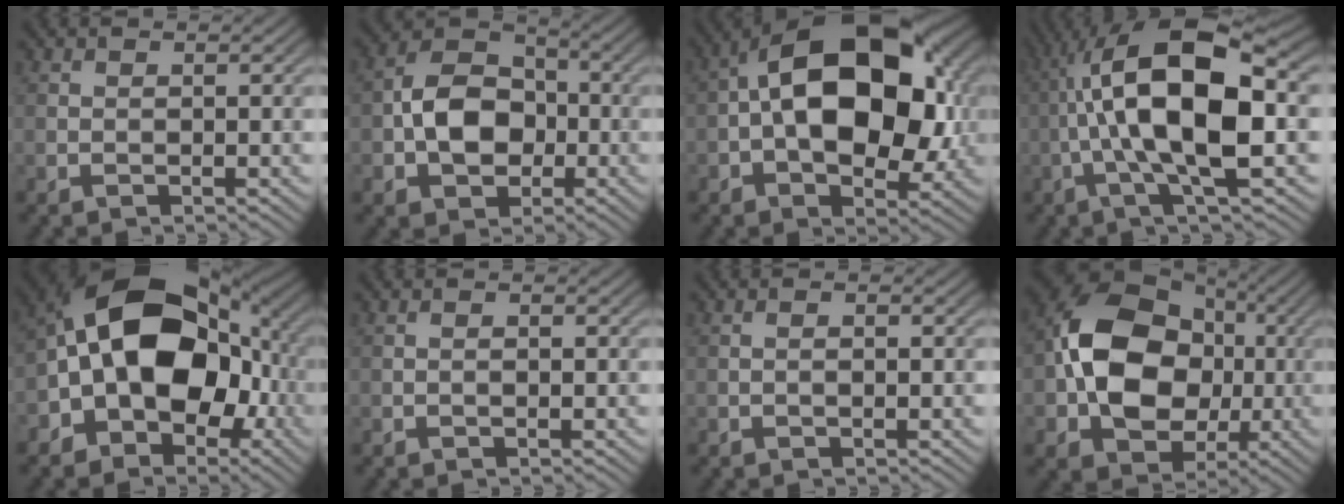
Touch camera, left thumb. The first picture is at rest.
{"total": 8.7, "force": [-1.6, 6.4, 5.6], "torque": [-0.107, 0.006, -0.044]}
{"total": 17.3, "force": [1.1, 10.1, 14.0], "torque": [-0.219, 0.028, 0.002]}
{"total": 14.7, "force": [-0.5, 4.4, 14.0], "torque": [-0.248, 0.025, -0.017]}
{"total": 16.7, "force": [-2.0, 11.4, 12.1], "torque": [-0.193, 0.010, -0.049]}
{"total": 0.7, "force": [-0.1, 0.2, 0.6], "torque": [-0.009, 0.000, -0.003]}
{"total": 1.0, "force": [-0.2, 0.2, 0.9], "torque": [-0.009, -0.004, -0.001]}
{"total": 15.0, "force": [-0.5, 11.5, 9.6], "torque": [-0.180, 0.009, -0.017]}